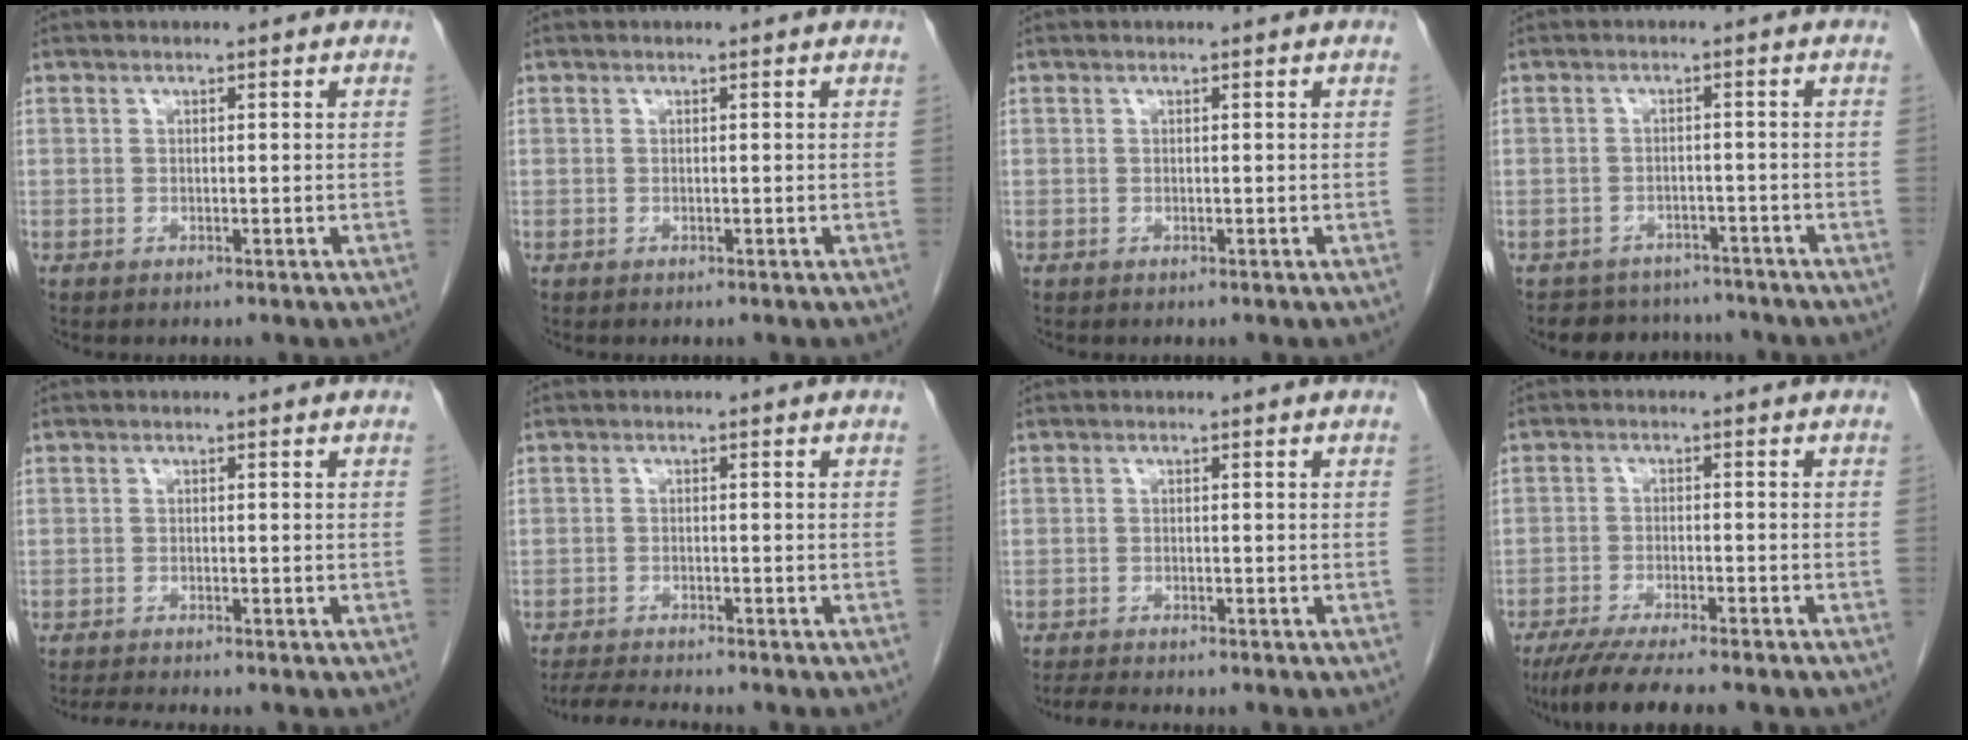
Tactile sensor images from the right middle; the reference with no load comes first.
{"total": 0.0}
{"total": 0.0}
{"total": 6.2, "force": [-5.5, 2.8, -0.1], "torque": [0.012, 0.016, -0.071]}
{"total": 2.0, "force": [-1.8, -0.5, 0.7], "torque": [-0.017, -0.009, -0.036]}
{"total": 4.3, "force": [-4.0, -0.3, 1.5], "torque": [-0.026, -0.019, -0.068]}
{"total": 2.8, "force": [-2.5, 0.1, 1.2], "torque": [-0.022, -0.009, -0.041]}
{"total": 10.0, "force": [-8.1, 0.7, 5.8], "torque": [-0.085, -0.022, -0.123]}